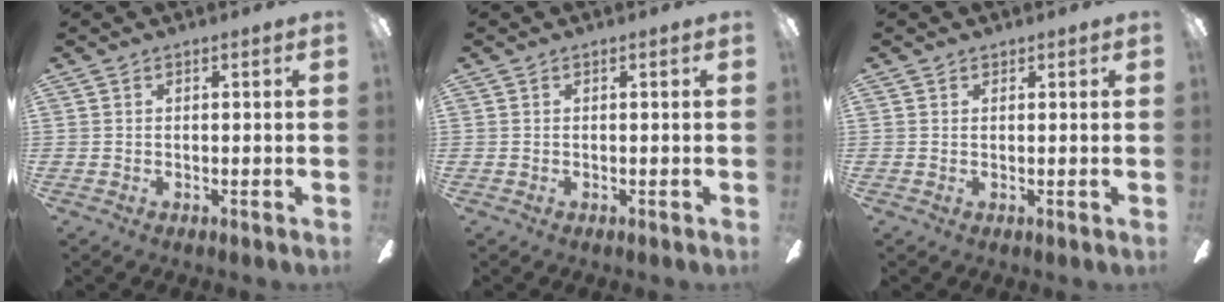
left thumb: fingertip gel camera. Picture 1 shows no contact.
{"total": 0.0}
{"total": 1.1, "force": [0.8, 0.7, 0.0], "torque": [-0.001, 0.002, 0.016]}